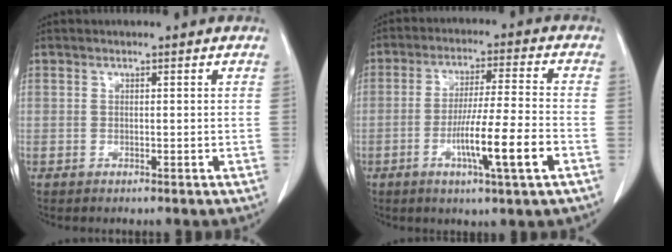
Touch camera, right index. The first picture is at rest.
{"total": 9.6, "force": [-3.6, -0.4, 9.0], "torque": [-0.155, -0.010, -0.063]}